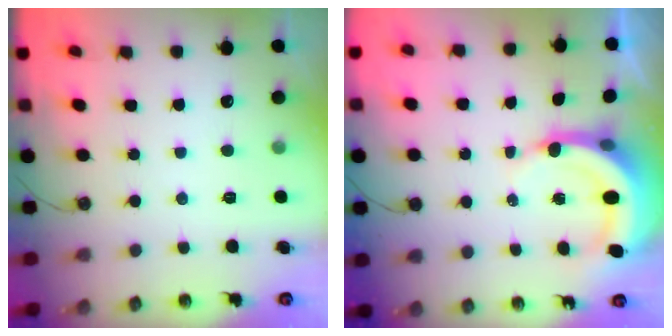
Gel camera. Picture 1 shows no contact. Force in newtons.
{"total": 6.4, "press": 6.4, "slide": 0.7}